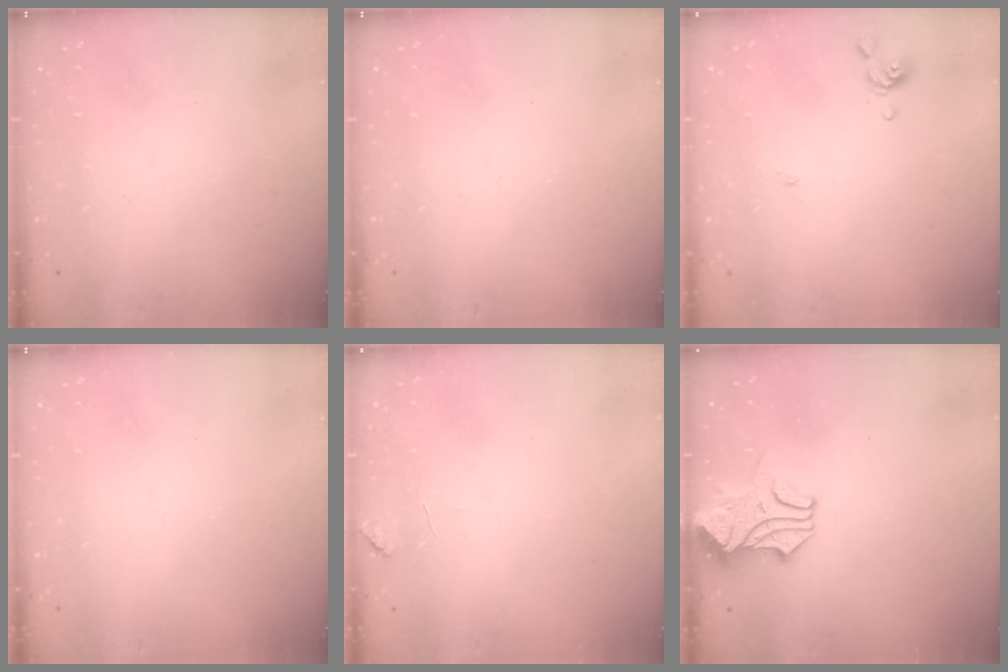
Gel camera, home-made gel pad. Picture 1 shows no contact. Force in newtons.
{"total": 0.0}
{"total": 0.0}
{"total": 0.0}
{"total": 2.2, "press": 2.2, "slide": 0.5}
{"total": 1.4, "press": 1.4, "slide": 0.0}